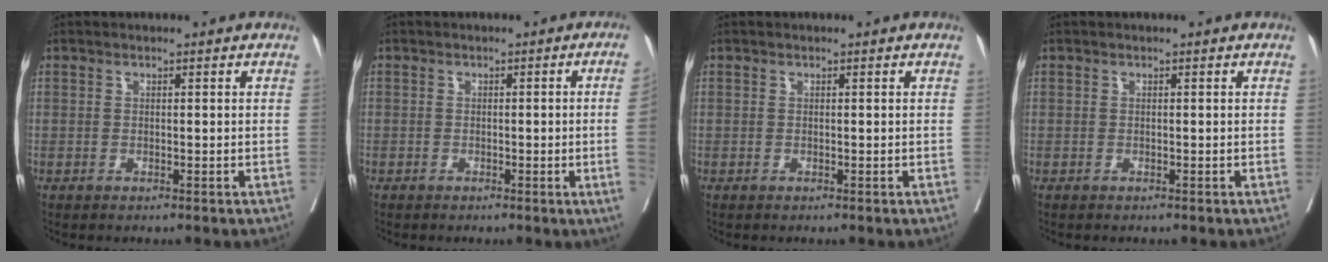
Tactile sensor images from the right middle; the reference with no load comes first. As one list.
[{"total": 3.4, "force": [-0.5, -1.2, 3.1], "torque": [-0.037, -0.007, -0.005]}, {"total": 0.0}, {"total": 0.0}]